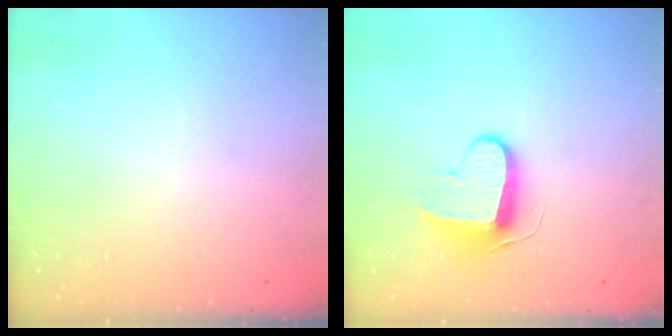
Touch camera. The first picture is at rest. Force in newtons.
{"total": 9.5, "press": 9.5, "slide": 0.0}